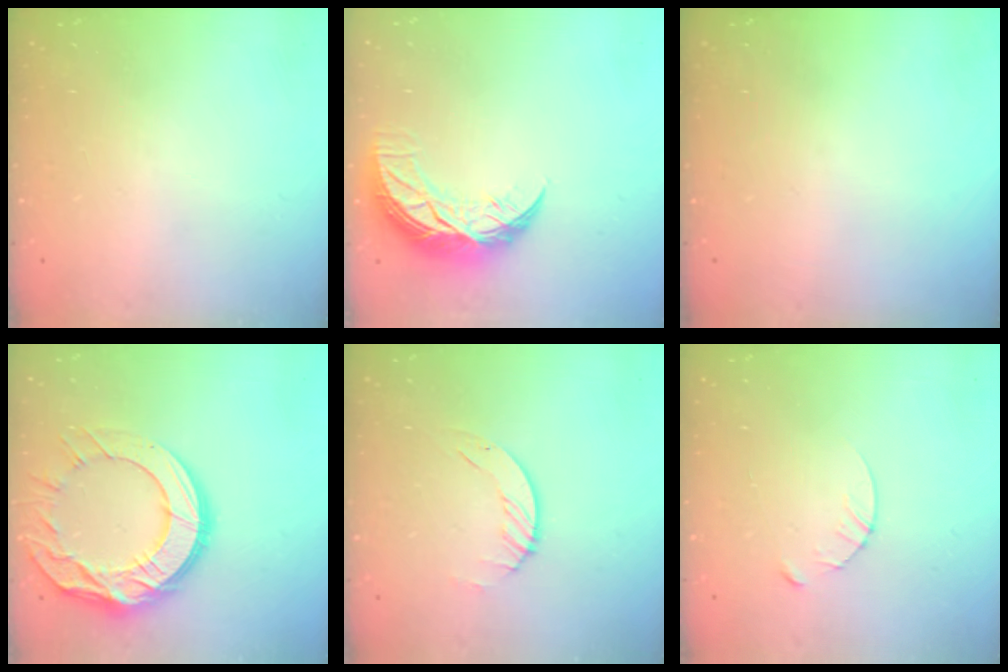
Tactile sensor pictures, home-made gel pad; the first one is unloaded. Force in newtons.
{"total": 10.1, "press": 10.0, "slide": 0.9}
{"total": 0.0}
{"total": 17.2, "press": 17.1, "slide": 1.4}
{"total": 1.9, "press": 1.9, "slide": 0.2}
{"total": 3.8, "press": 3.8, "slide": 0.3}